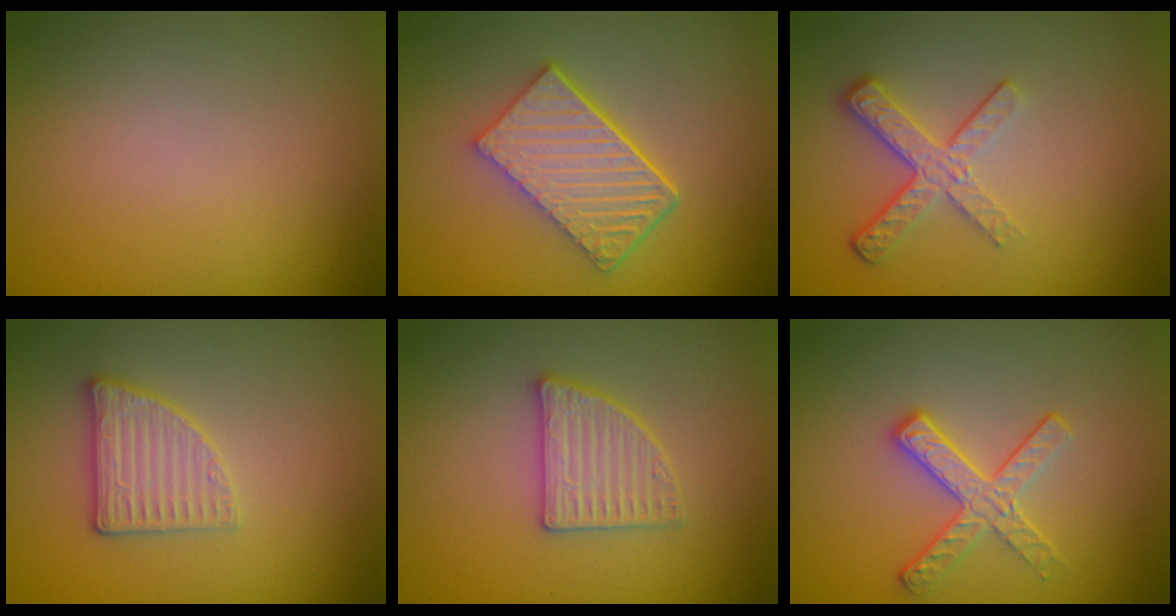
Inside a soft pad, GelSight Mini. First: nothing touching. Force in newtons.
{"total": 5.9, "press": 4.2, "slide": 4.2}
{"total": 3.5, "press": 2.5, "slide": 2.5}
{"total": 2.8, "press": 2.7, "slide": 0.8}
{"total": 2.8, "press": 2.8, "slide": 0.4}
{"total": 2.8, "press": 2.6, "slide": 1.1}